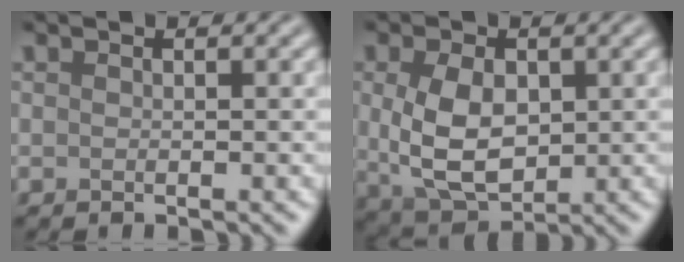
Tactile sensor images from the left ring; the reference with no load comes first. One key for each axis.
{"total": 6.4, "fx": 0.3, "fy": 4.1, "fz": 4.9, "tx": -0.104, "ty": -0.005, "tz": 0.012}